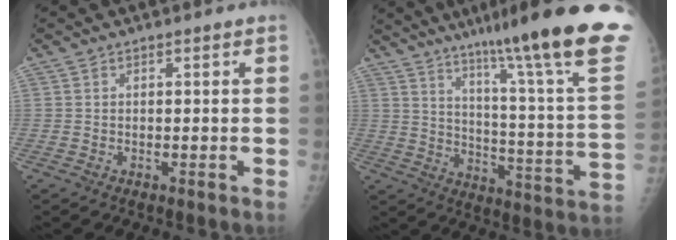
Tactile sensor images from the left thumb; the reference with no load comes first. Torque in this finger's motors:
{"motor_torque": [1.88, -0.78, 1.23, -1.54, 0.35]}